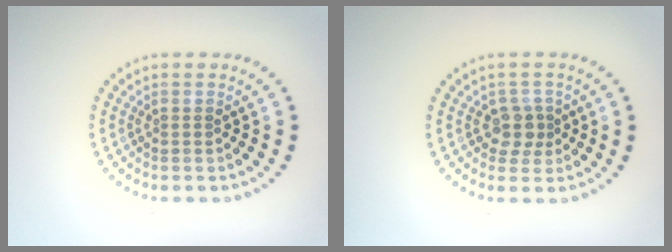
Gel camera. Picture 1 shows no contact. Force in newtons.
{"total": 2.0, "press": 1.7, "slide": 1.1}